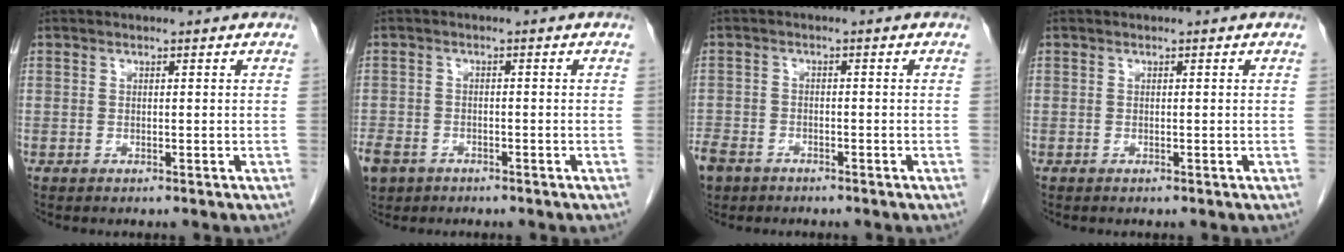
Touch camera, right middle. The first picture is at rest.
{"total": 9.7, "force": [-5.7, 6.7, 4.2], "torque": [-0.118, -0.008, -0.090]}
{"total": 7.9, "force": [-5.3, 5.0, 3.1], "torque": [-0.084, -0.004, -0.091]}
{"total": 0.0}